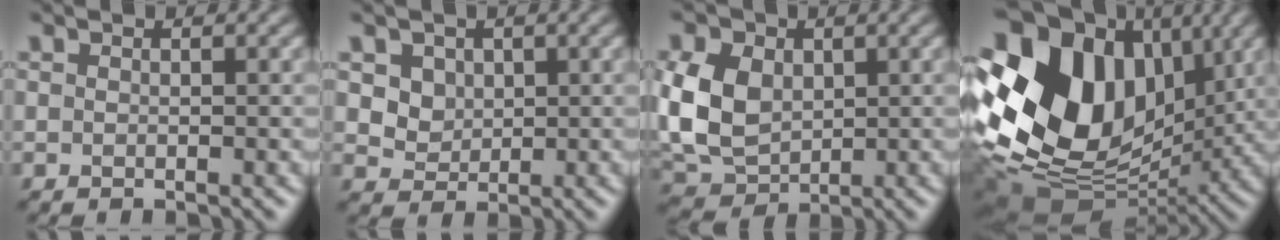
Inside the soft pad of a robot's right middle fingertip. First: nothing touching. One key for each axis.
{"total": 3.2, "fx": 1.7, "fy": 2.5, "fz": 1.1, "tx": -0.044, "ty": -0.004, "tz": 0.045}
{"total": 7.3, "fx": 1.1, "fy": 5.5, "fz": 4.6, "tx": -0.125, "ty": 0.009, "tz": 0.015}
{"total": 17.2, "fx": 3.4, "fy": 12.8, "fz": 10.9, "tx": -0.234, "ty": 0.008, "tz": 0.071}